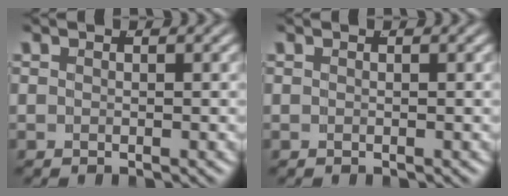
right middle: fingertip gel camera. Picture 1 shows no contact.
{"total": 0.0}